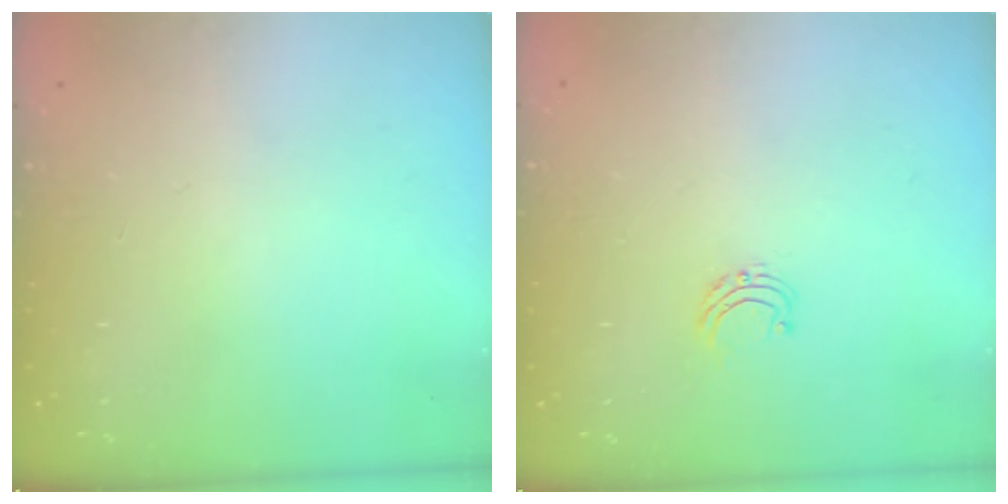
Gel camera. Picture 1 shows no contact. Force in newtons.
{"total": 4.6, "press": 4.6, "slide": 0.4}